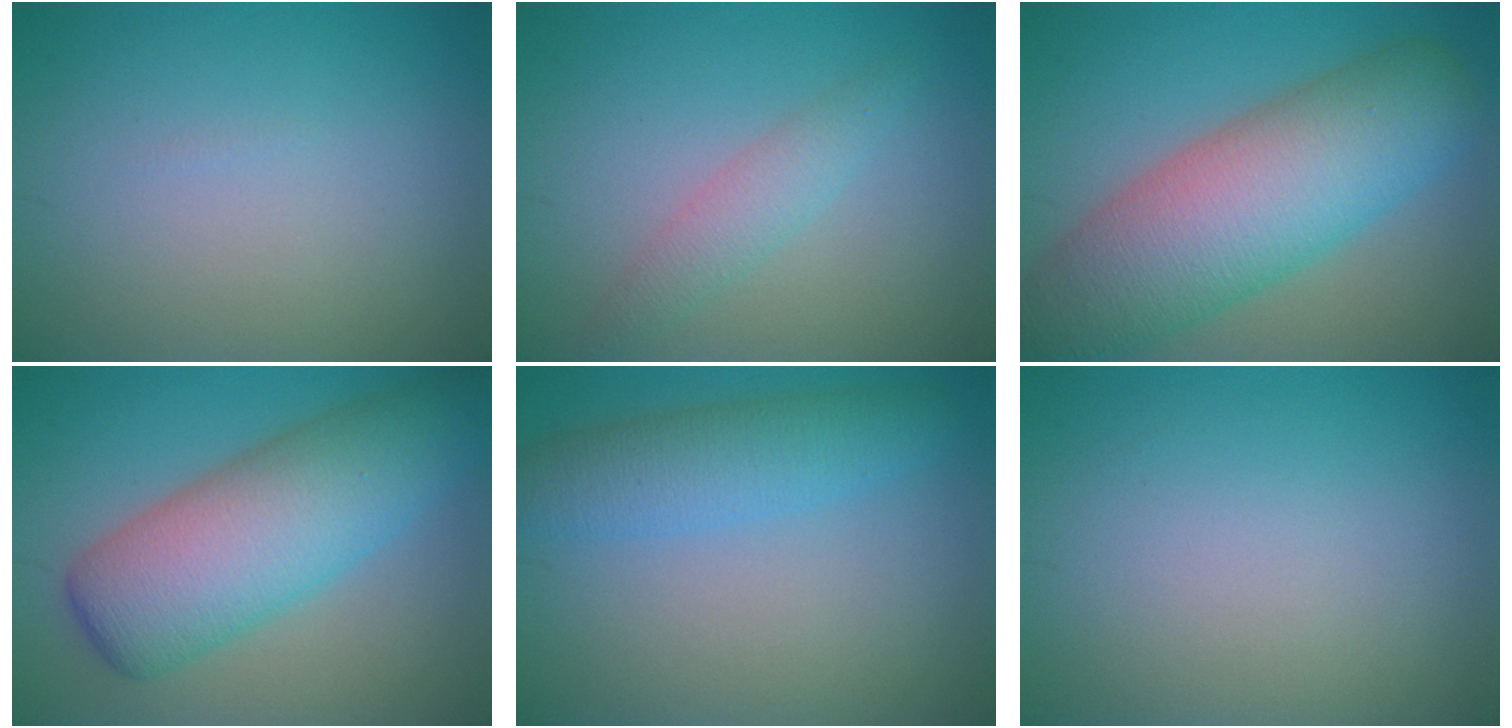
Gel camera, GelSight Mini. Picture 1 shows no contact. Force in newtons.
{"total": 2.2, "press": 2.2, "slide": 0.2}
{"total": 11.6, "press": 11.5, "slide": 0.5}
{"total": 9.4, "press": 9.4, "slide": 0.1}
{"total": 4.3, "press": 4.3, "slide": 0.1}
{"total": 0.0}